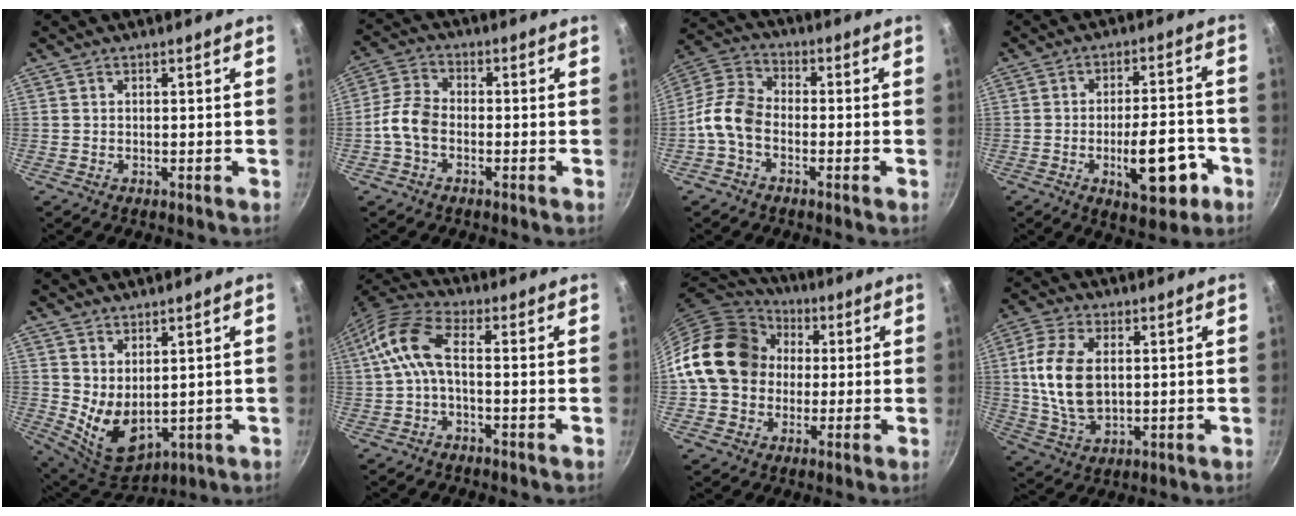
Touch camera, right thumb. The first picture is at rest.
{"total": 6.3, "force": [-2.1, 4.2, 4.2], "torque": [-0.082, 0.030, -0.053]}
{"total": 8.5, "force": [-3.1, 5.6, 5.6], "torque": [-0.108, 0.038, -0.082]}
{"total": 12.8, "force": [-4.6, 5.6, 10.5], "torque": [-0.119, 0.030, -0.057]}
{"total": 8.7, "force": [2.3, 5.2, 6.6], "torque": [-0.094, -0.037, 0.066]}
{"total": 8.7, "force": [-0.8, 3.8, 7.8], "torque": [-0.177, 0.028, -0.034]}
{"total": 17.8, "force": [1.5, 14.9, 9.6], "torque": [-0.145, 0.038, 0.017]}
{"total": 12.6, "force": [1.6, 7.5, 10.0], "torque": [-0.190, -0.004, 0.034]}